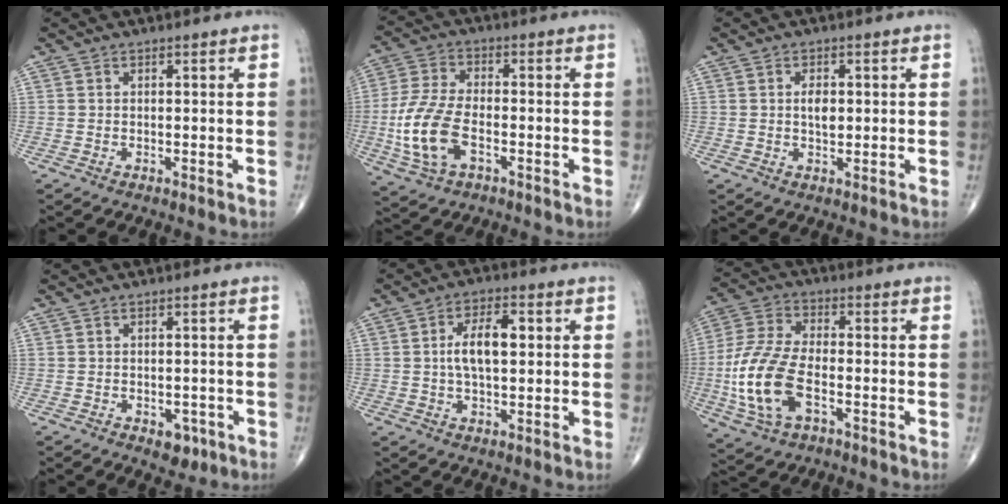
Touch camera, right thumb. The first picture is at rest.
{"total": 12.2, "force": [-3.2, 6.5, 9.9], "torque": [-0.218, 0.012, -0.060]}
{"total": 3.1, "force": [0.4, 1.7, 2.6], "torque": [-0.037, -0.001, 0.005]}
{"total": 3.5, "force": [-1.6, 2.3, 2.0], "torque": [-0.009, 0.004, -0.015]}
{"total": 8.1, "force": [1.0, 3.8, 7.1], "torque": [-0.125, 0.010, 0.013]}
{"total": 15.0, "force": [-3.9, 7.7, 12.3], "torque": [-0.272, 0.015, -0.073]}